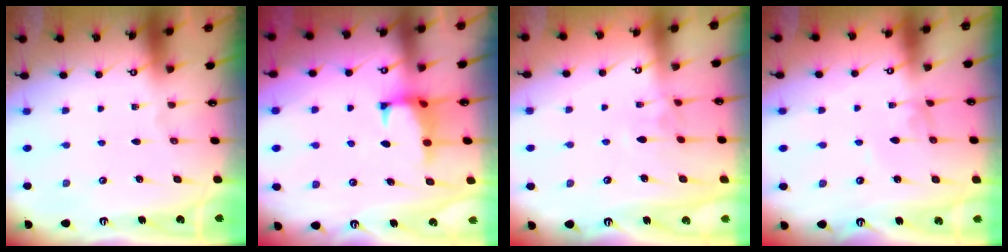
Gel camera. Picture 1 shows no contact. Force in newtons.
{"total": 1.5, "press": 1.3, "slide": 0.6}
{"total": 2.4, "press": 2.3, "slide": 0.7}
{"total": 2.8, "press": 2.8, "slide": 0.1}